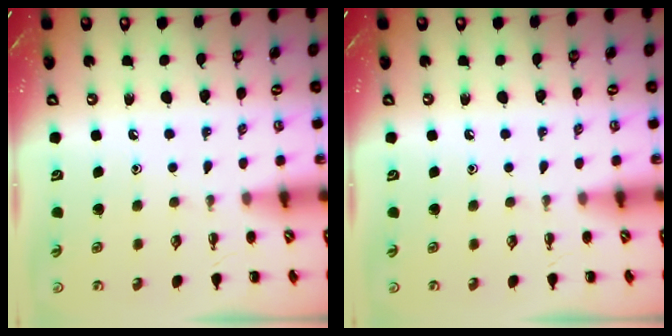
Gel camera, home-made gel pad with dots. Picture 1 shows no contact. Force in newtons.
{"total": 0.0}